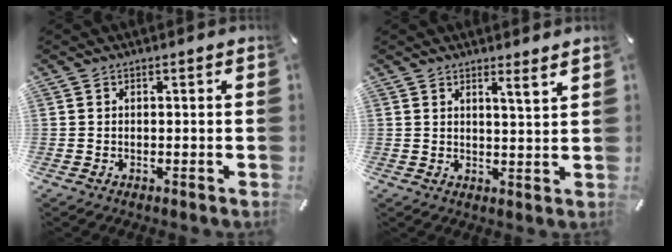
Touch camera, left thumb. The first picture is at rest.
{"total": 3.5, "force": [2.9, -0.4, 2.1], "torque": [-0.038, -0.020, 0.047]}